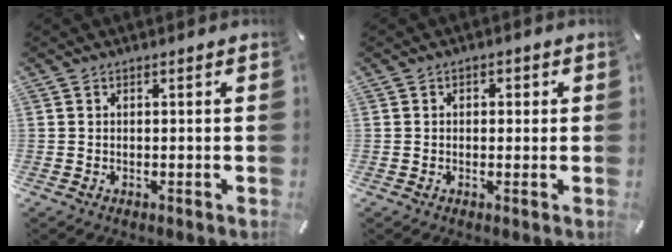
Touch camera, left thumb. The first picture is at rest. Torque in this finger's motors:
{"motor_torque": [-0.03, -0.47, 0.01, 0.16, 0.01]}